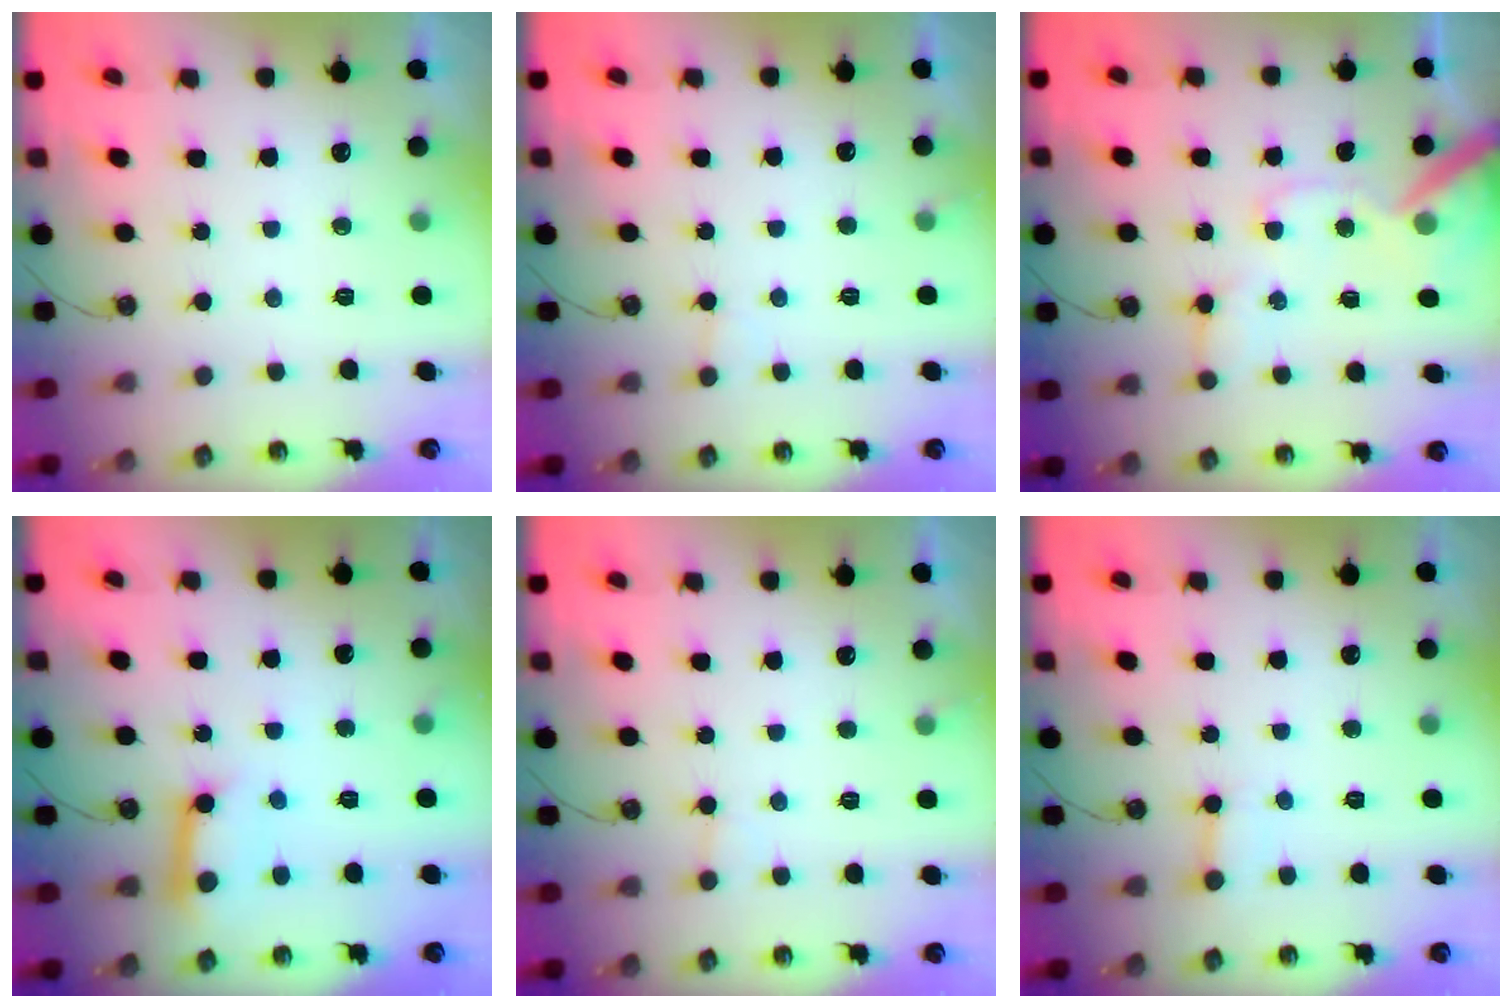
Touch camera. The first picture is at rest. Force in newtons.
{"total": 5.5, "press": 5.5, "slide": 0.7}
{"total": 12.9, "press": 12.8, "slide": 1.8}
{"total": 11.8, "press": 11.7, "slide": 0.9}
{"total": 5.5, "press": 5.5, "slide": 0.7}
{"total": 3.0, "press": 3.0, "slide": 0.5}